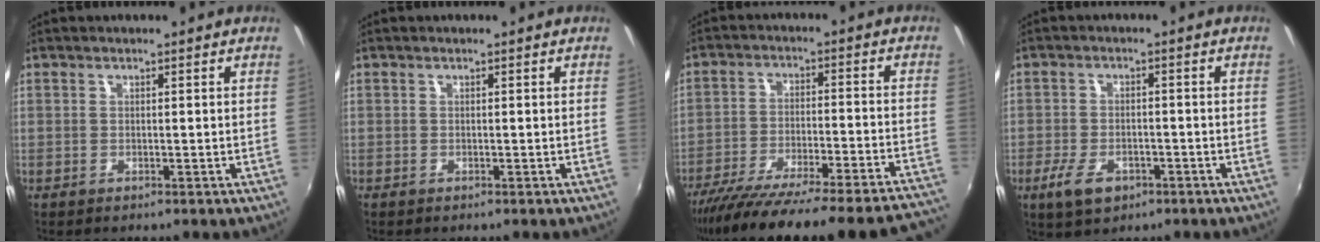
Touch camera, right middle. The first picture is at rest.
{"total": 0.0}
{"total": 29.8, "force": [-26.6, 2.2, 13.3], "torque": [-0.206, -0.061, -0.377]}
{"total": 6.6, "force": [-3.4, 3.6, 4.3], "torque": [-0.105, -0.009, -0.057]}